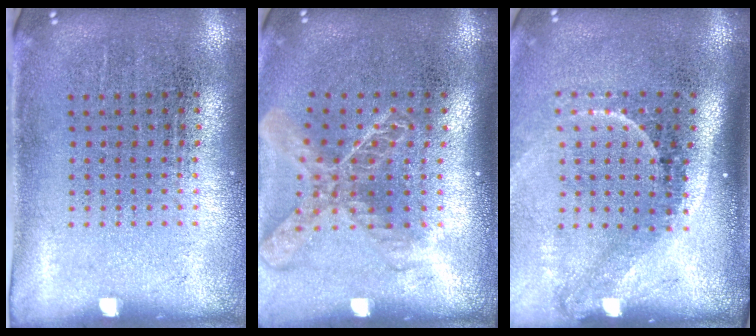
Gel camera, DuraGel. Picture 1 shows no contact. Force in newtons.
{"total": 2.0, "press": 1.5, "slide": 1.3}
{"total": 2.2, "press": 1.4, "slide": 1.6}